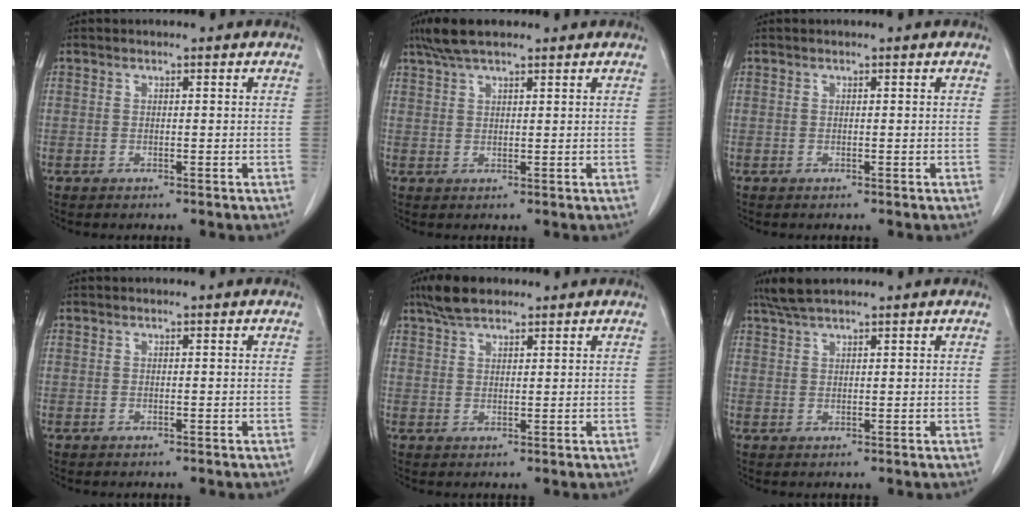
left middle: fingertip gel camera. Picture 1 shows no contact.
{"total": 5.6, "force": [4.4, 1.2, 3.3], "torque": [-0.069, 0.022, 0.082]}
{"total": 0.0}
{"total": 0.0}
{"total": 4.9, "force": [3.8, 1.7, 2.5], "torque": [-0.057, 0.013, 0.073]}
{"total": 4.2, "force": [3.6, 0.4, 2.1], "torque": [-0.047, 0.018, 0.070]}